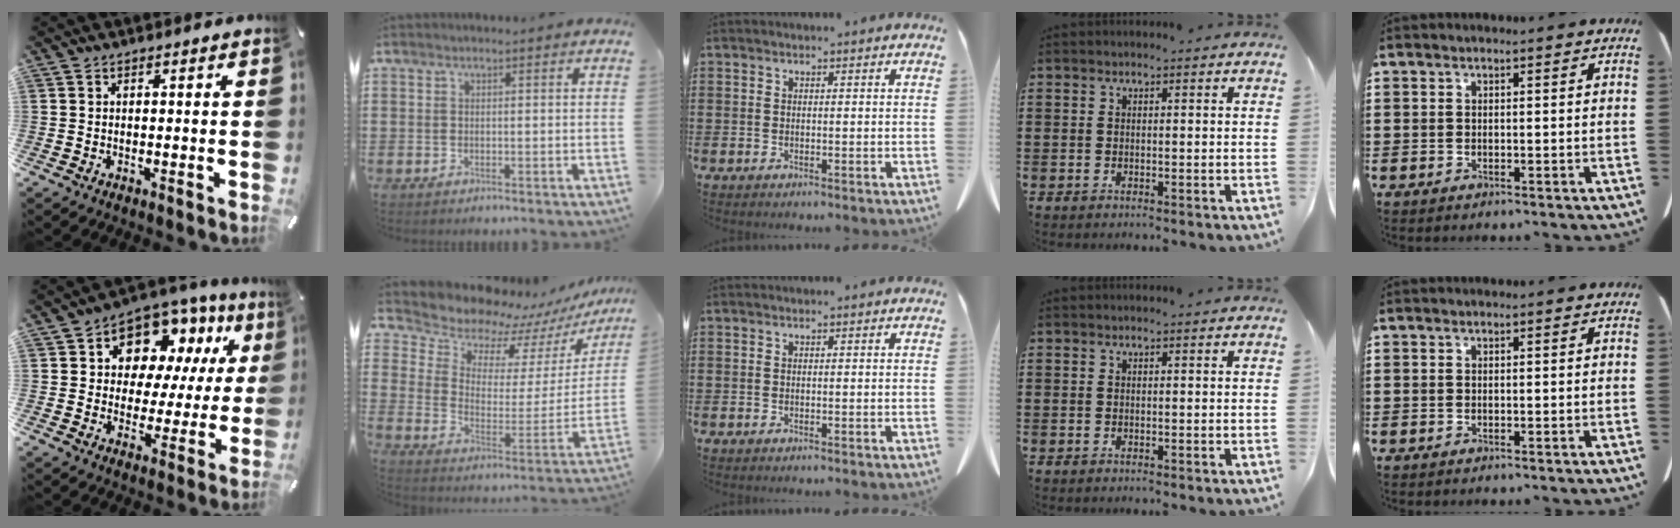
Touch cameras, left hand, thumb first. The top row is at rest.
{"thumb": {"total": 11.2, "force": [6.5, 8.2, 4.0], "torque": [-0.078, -0.051, 0.123]}, "index": {"total": 8.4, "force": [7.9, 2.7, 0.9], "torque": [-0.055, -0.075, 0.135]}}